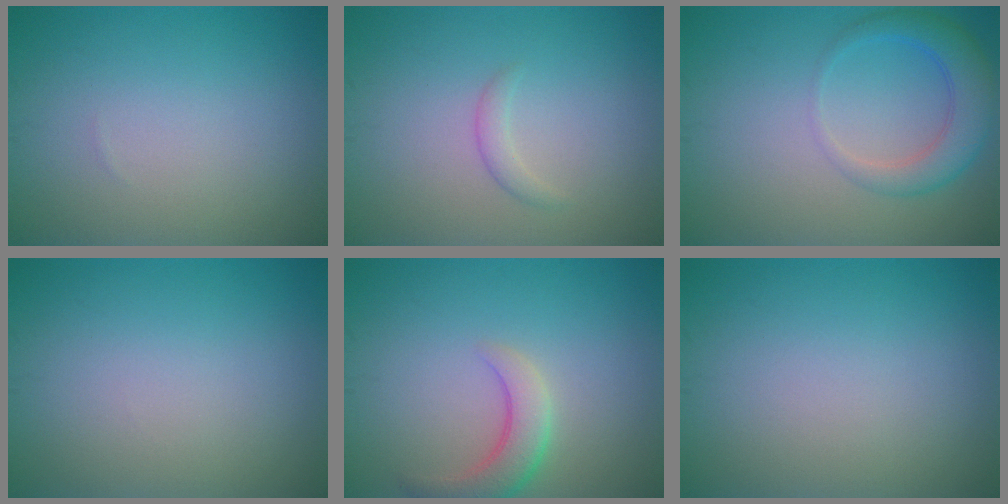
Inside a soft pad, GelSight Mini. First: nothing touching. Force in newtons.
{"total": 1.1, "press": 1.1, "slide": 0.1}
{"total": 4.0, "press": 3.9, "slide": 0.3}
{"total": 0.0}
{"total": 3.5, "press": 3.5, "slide": 0.4}
{"total": 0.0}